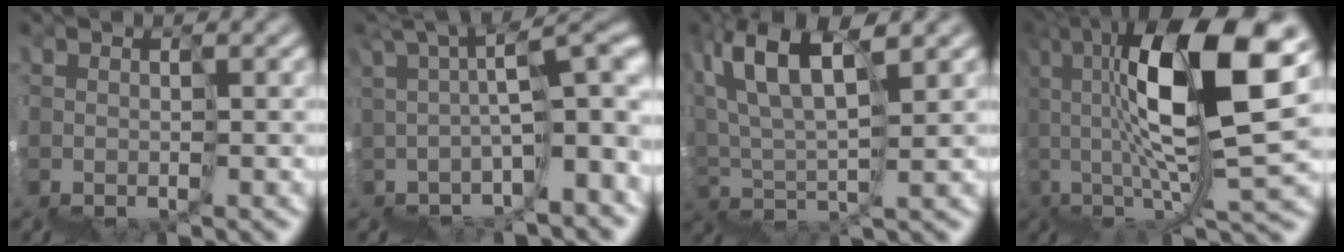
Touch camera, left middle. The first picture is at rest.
{"total": 6.0, "force": [0.4, 0.5, 6.0], "torque": [-0.082, 0.038, 0.024]}
{"total": 7.1, "force": [6.4, -0.4, 3.1], "torque": [-0.071, 0.057, 0.110]}
{"total": 10.0, "force": [5.4, -0.1, 8.4], "torque": [-0.133, 0.045, 0.093]}